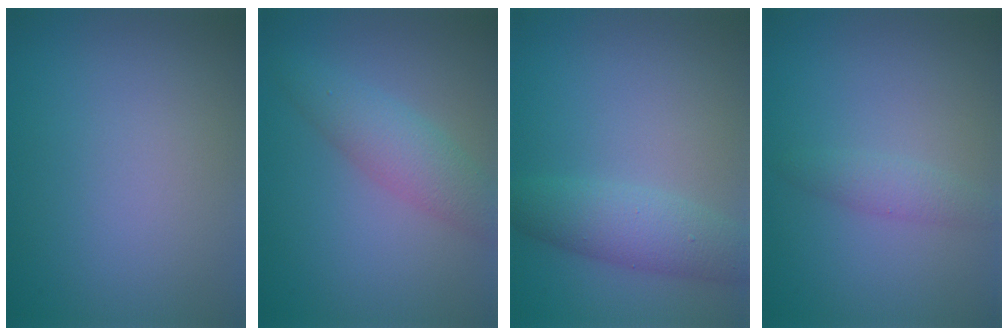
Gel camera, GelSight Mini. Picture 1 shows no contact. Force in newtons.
{"total": 3.6, "press": 3.6, "slide": 0.1}
{"total": 3.9, "press": 3.9, "slide": 0.1}
{"total": 1.5, "press": 1.5, "slide": 0.1}